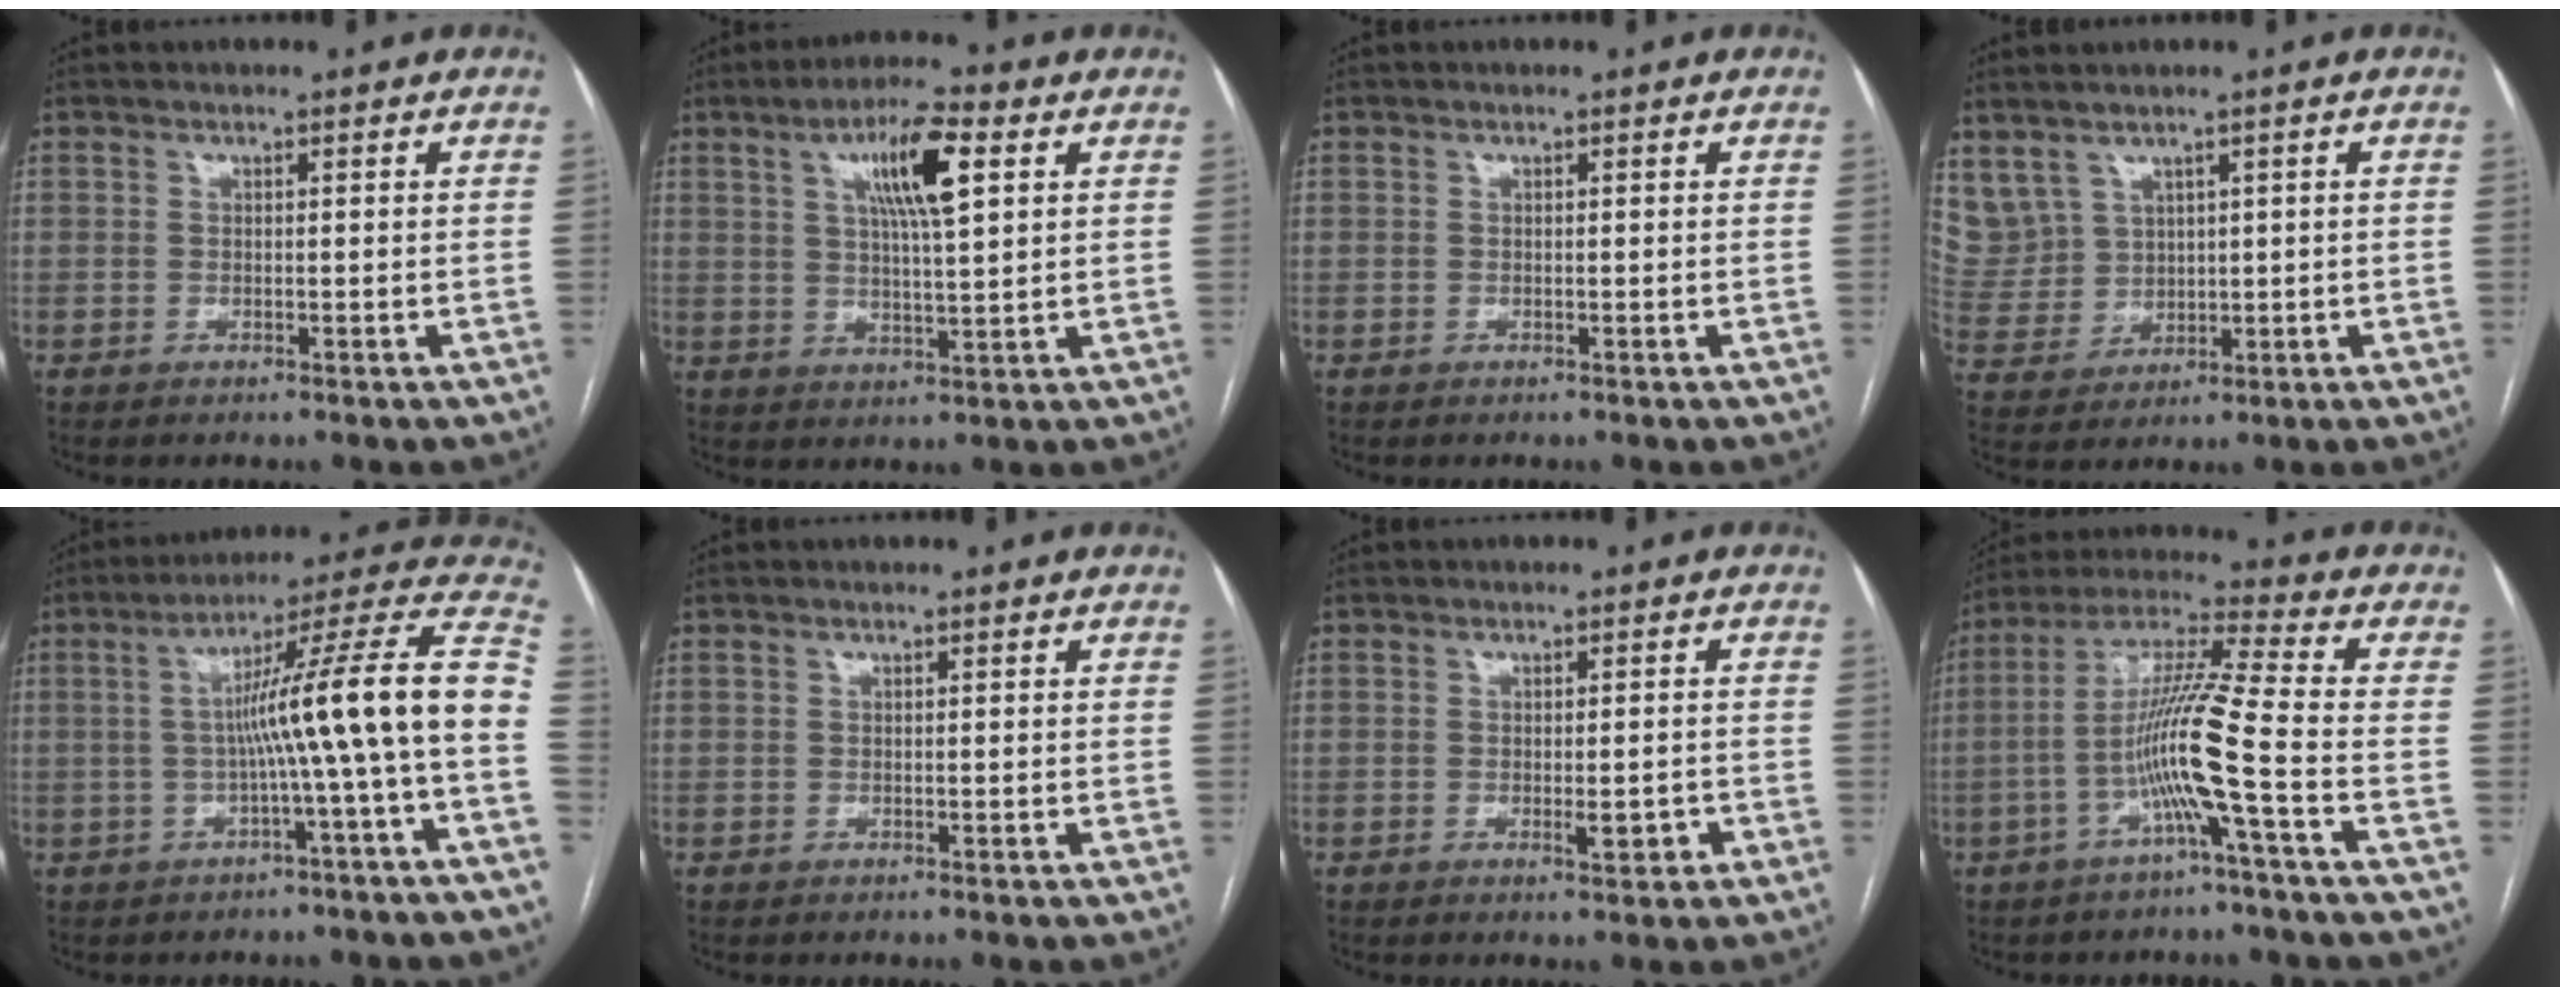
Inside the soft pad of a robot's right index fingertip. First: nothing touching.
{"total": 9.6, "force": [3.7, 1.3, 8.7], "torque": [-0.153, 0.010, 0.063]}
{"total": 0.0}
{"total": 3.8, "force": [2.7, 2.5, 0.9], "torque": [-0.022, 0.007, 0.068]}
{"total": 15.1, "force": [-2.1, -1.8, 14.9], "torque": [-0.202, 0.033, -0.041]}
{"total": 0.0}
{"total": 2.6, "force": [-0.9, 0.7, 2.3], "torque": [-0.034, -0.001, -0.010]}
{"total": 11.8, "force": [-3.7, -1.5, 11.1], "torque": [-0.214, 0.009, -0.077]}